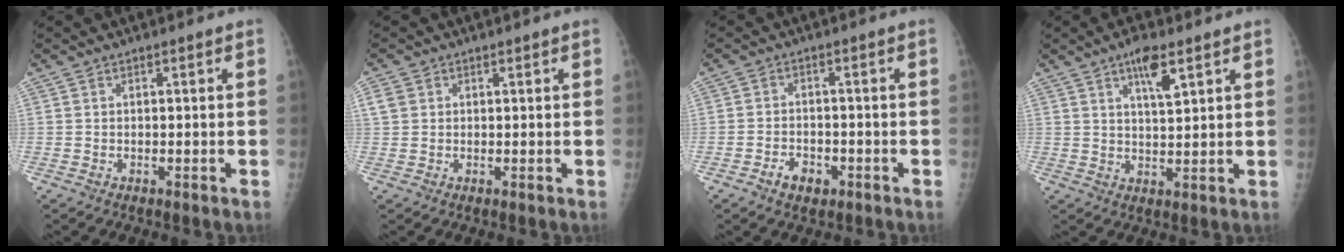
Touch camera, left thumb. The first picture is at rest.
{"total": 2.9, "force": [1.3, 2.2, 1.3], "torque": [-0.026, 0.004, 0.032]}
{"total": 3.8, "force": [-2.0, 2.5, 2.0], "torque": [-0.026, 0.012, -0.029]}
{"total": 6.3, "force": [3.6, 1.8, 4.8], "torque": [-0.076, -0.019, 0.062]}